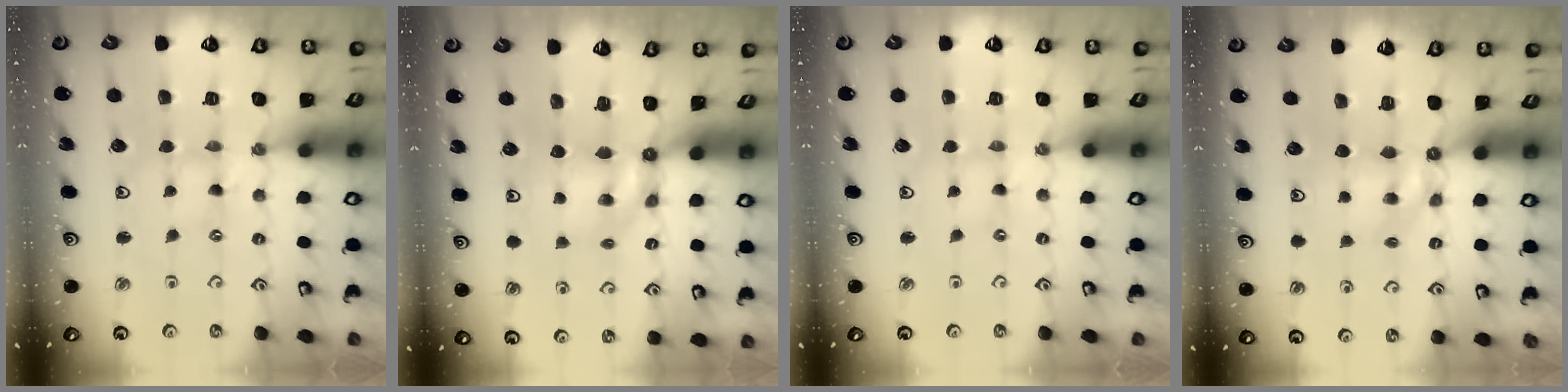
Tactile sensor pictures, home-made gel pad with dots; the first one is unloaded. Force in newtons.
{"total": 5.8, "press": 5.8, "slide": 0.3}
{"total": 0.0}
{"total": 6.7, "press": 6.7, "slide": 0.2}